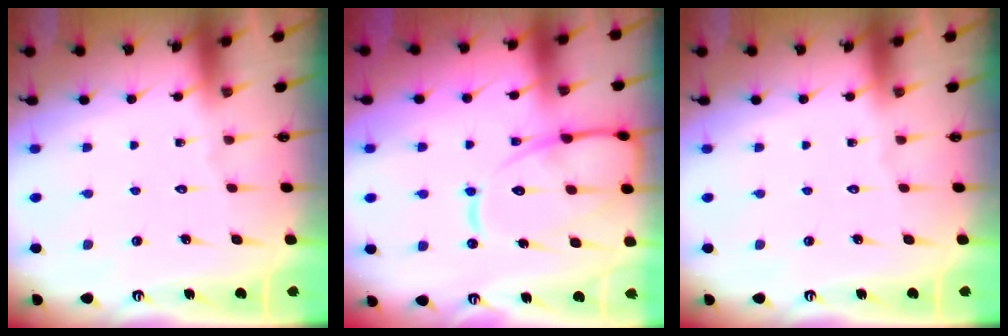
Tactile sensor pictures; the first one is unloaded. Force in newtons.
{"total": 15.3, "press": 15.2, "slide": 1.6}
{"total": 0.0}